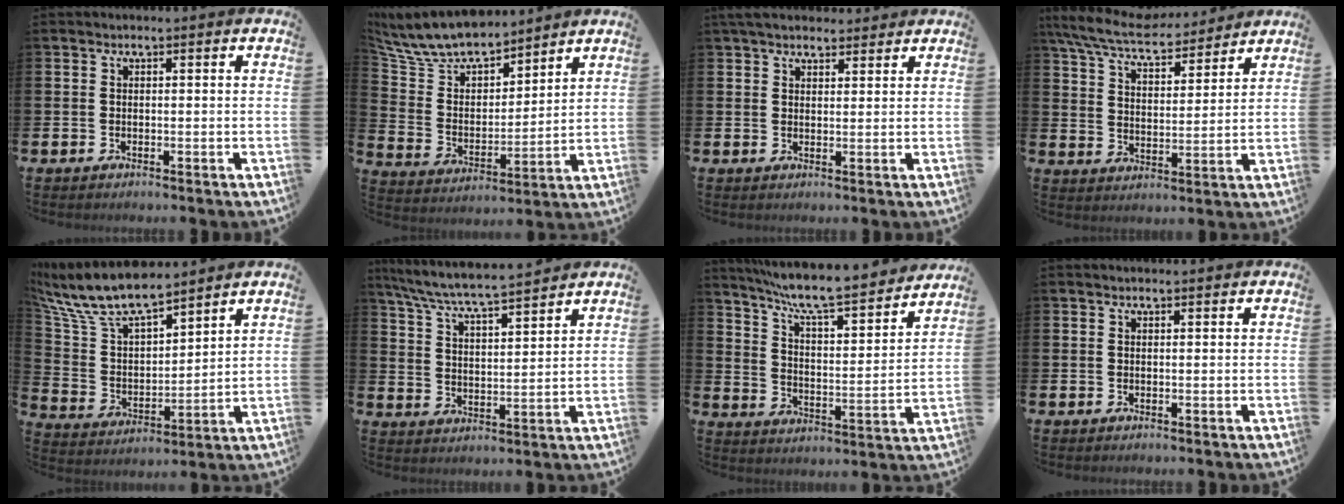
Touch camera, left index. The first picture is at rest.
{"total": 10.3, "force": [9.4, 2.8, 3.0], "torque": [-0.106, -0.060, 0.169]}
{"total": 4.1, "force": [3.7, 1.4, 1.0], "torque": [-0.022, -0.008, 0.068]}
{"total": 8.4, "force": [7.6, 1.9, 3.0], "torque": [-0.089, -0.041, 0.135]}
{"total": 10.3, "force": [9.3, 2.5, 3.7], "torque": [-0.115, -0.054, 0.165]}
{"total": 6.8, "force": [6.5, 0.0, 1.9], "torque": [-0.064, -0.045, 0.112]}
{"total": 8.9, "force": [8.0, 0.8, 3.8], "torque": [-0.104, -0.059, 0.132]}
{"total": 0.6, "force": [0.6, 0.0, 0.1], "torque": [0.009, -0.004, 0.009]}